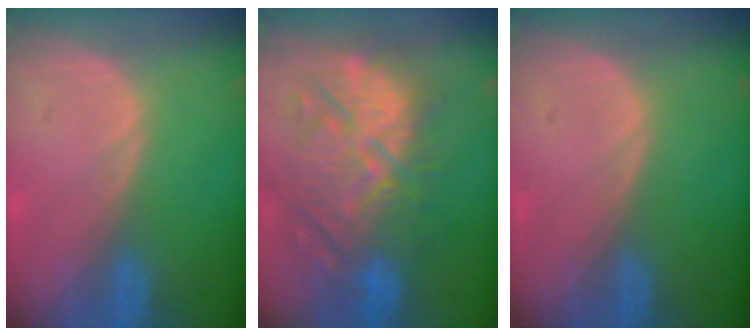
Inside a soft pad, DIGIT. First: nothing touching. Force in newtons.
{"total": 11.9, "press": 11.5, "slide": 3.0}
{"total": 0.0}